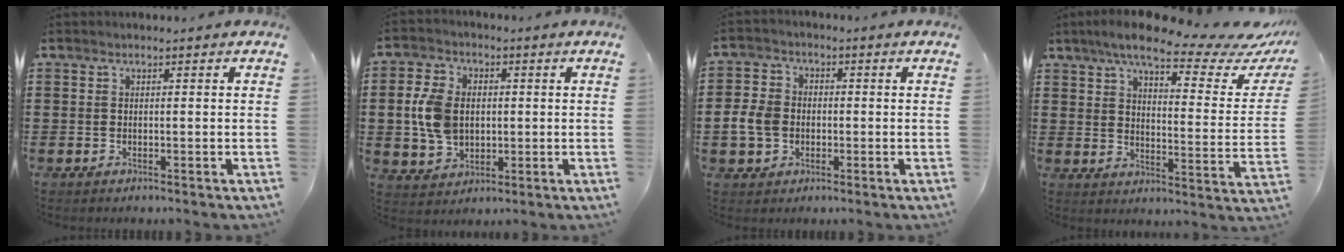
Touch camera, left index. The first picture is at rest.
{"total": 7.8, "force": [0.3, 5.8, 5.2], "torque": [-0.142, 0.007, -0.003]}
{"total": 5.3, "force": [-0.9, 4.3, 2.9], "torque": [-0.090, 0.002, -0.026]}
{"total": 9.8, "force": [7.6, 1.5, 6.0], "torque": [-0.120, -0.036, 0.124]}